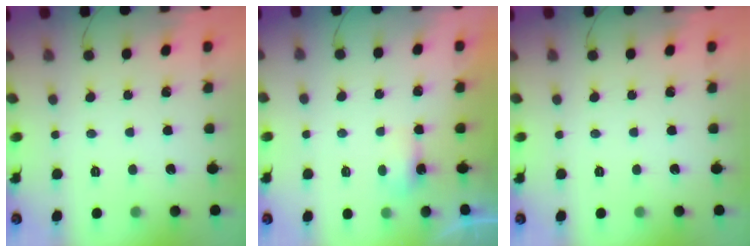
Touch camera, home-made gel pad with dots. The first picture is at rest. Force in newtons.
{"total": 3.8, "press": 3.5, "slide": 1.5}
{"total": 0.0}